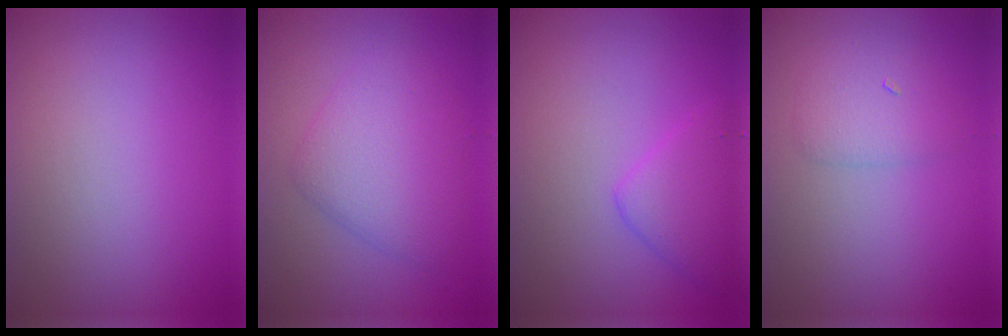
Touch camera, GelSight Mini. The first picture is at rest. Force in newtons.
{"total": 4.5, "press": 4.5, "slide": 0.1}
{"total": 2.8, "press": 2.8, "slide": 0.2}
{"total": 2.1, "press": 2.1, "slide": 0.1}